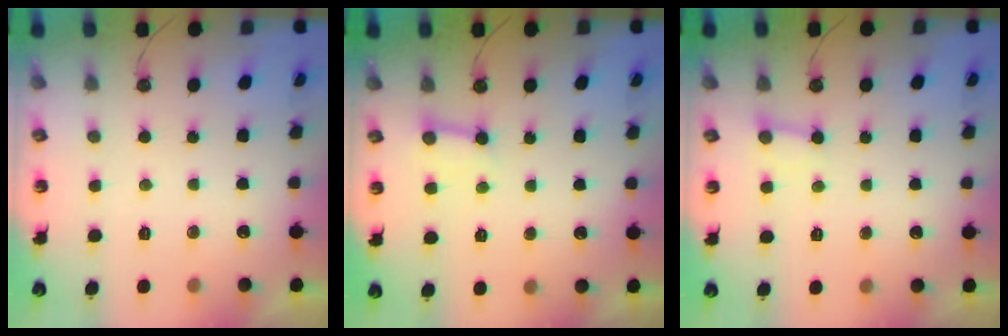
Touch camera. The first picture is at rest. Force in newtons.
{"total": 3.5, "press": 3.5, "slide": 0.3}
{"total": 4.9, "press": 4.8, "slide": 0.6}